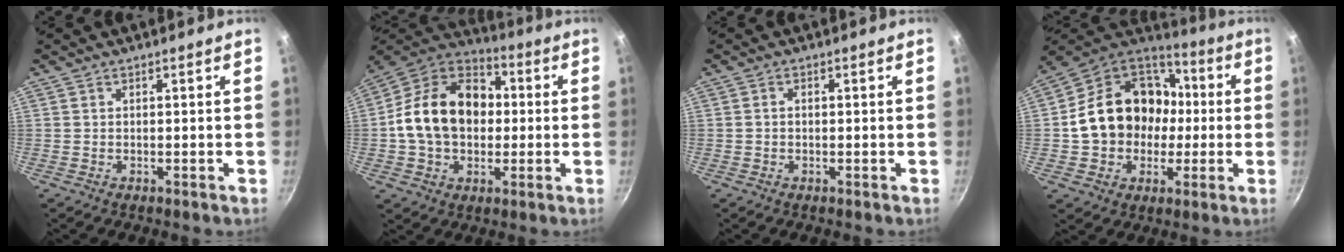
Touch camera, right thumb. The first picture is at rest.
{"total": 19.3, "force": [0.6, 14.3, 12.9], "torque": [-0.194, 0.036, -0.004]}
{"total": 0.9, "force": [-0.1, 0.7, 0.6], "torque": [-0.010, 0.005, -0.002]}
{"total": 21.3, "force": [0.2, 17.3, 12.3], "torque": [-0.183, 0.046, 0.007]}